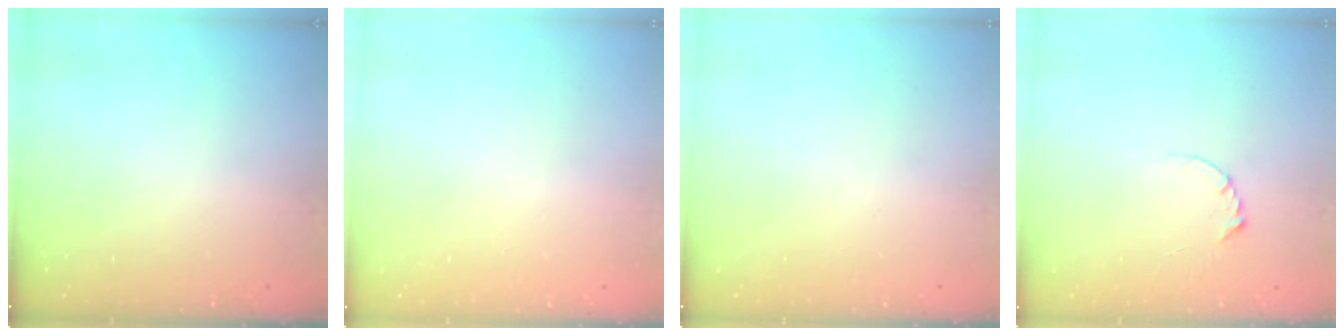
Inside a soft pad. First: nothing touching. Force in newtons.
{"total": 2.4, "press": 2.4, "slide": 0.2}
{"total": 0.0}
{"total": 3.2, "press": 3.2, "slide": 0.3}